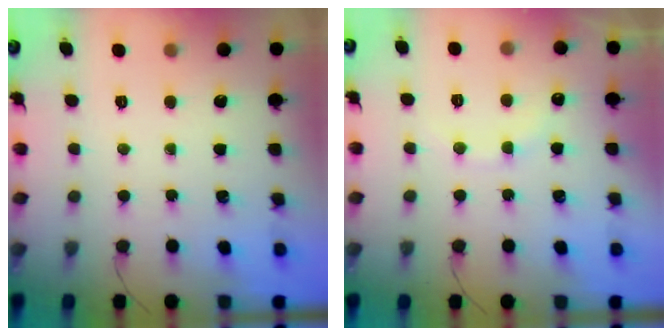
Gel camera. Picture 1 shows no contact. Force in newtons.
{"total": 8.6, "press": 8.5, "slide": 1.3}